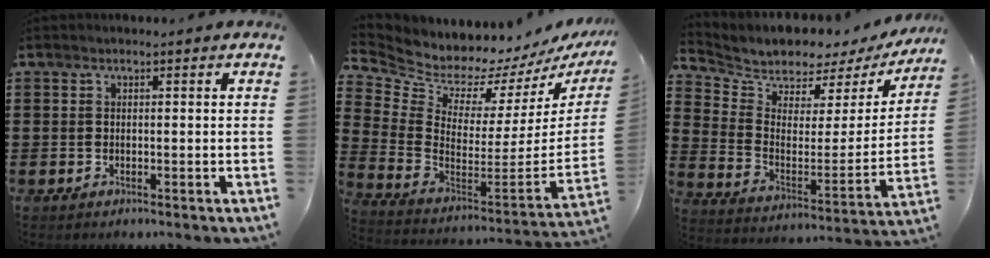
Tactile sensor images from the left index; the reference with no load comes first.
{"total": 5.8, "force": [5.7, 1.1, -0.1], "torque": [-0.045, -0.071, 0.095]}
{"total": 4.8, "force": [4.6, 1.4, 0.0], "torque": [-0.036, -0.044, 0.075]}